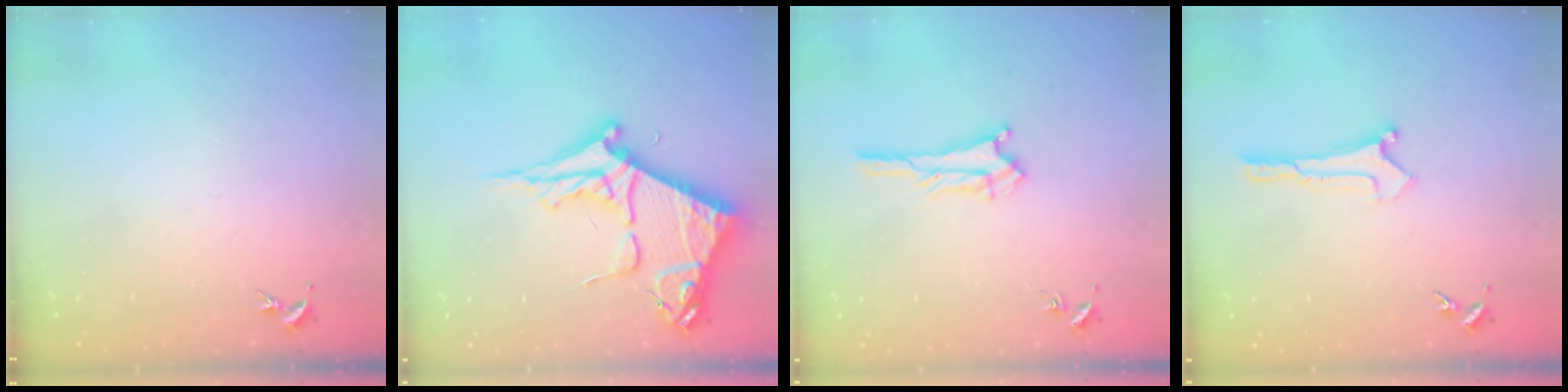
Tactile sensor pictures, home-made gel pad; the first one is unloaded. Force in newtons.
{"total": 8.8, "press": 8.7, "slide": 0.9}
{"total": 2.3, "press": 2.2, "slide": 0.2}
{"total": 0.0}